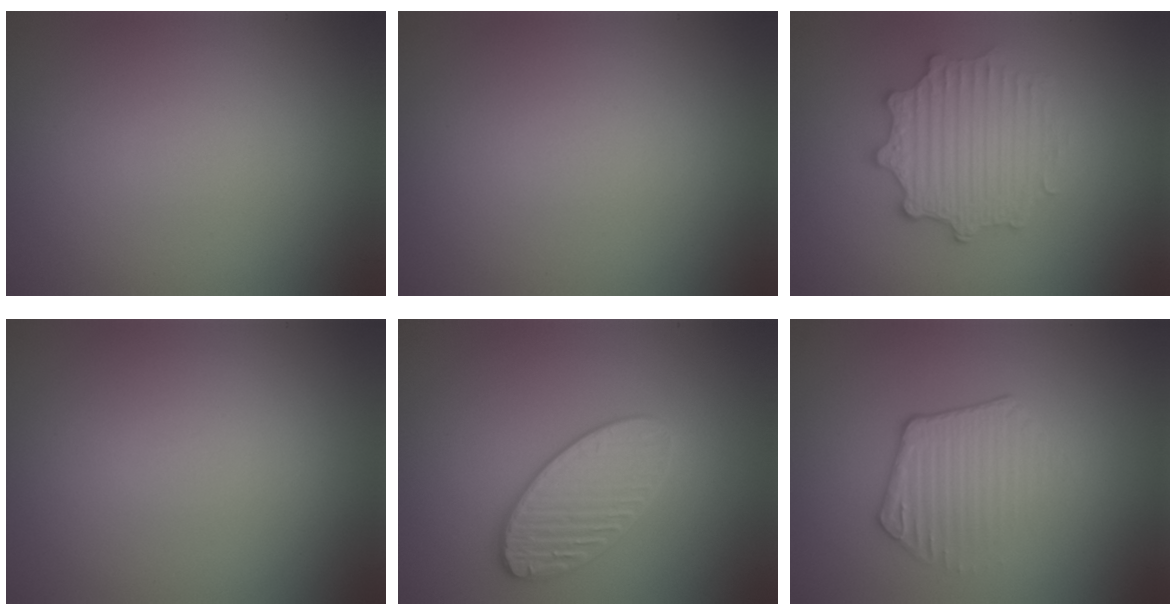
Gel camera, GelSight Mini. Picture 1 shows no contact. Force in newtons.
{"total": 0.0}
{"total": 4.4, "press": 3.6, "slide": 2.6}
{"total": 0.0}
{"total": 3.5, "press": 3.4, "slide": 0.8}
{"total": 2.3, "press": 1.8, "slide": 1.4}